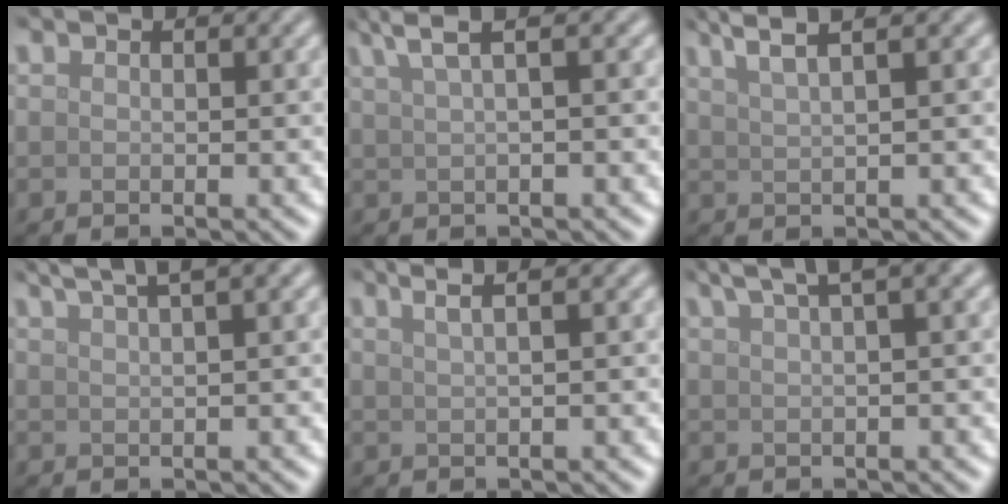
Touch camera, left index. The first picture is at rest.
{"total": 3.6, "force": [2.1, 0.8, 2.8], "torque": [-0.039, 0.014, 0.035]}
{"total": 4.1, "force": [2.8, 0.8, 2.8], "torque": [-0.037, 0.014, 0.038]}
{"total": 6.5, "force": [4.6, 1.8, 4.3], "torque": [-0.040, 0.035, 0.037]}
{"total": 4.4, "force": [2.7, 1.7, 3.1], "torque": [-0.022, 0.031, 0.006]}
{"total": 5.9, "force": [4.0, 1.5, 4.1], "torque": [-0.047, 0.027, 0.047]}